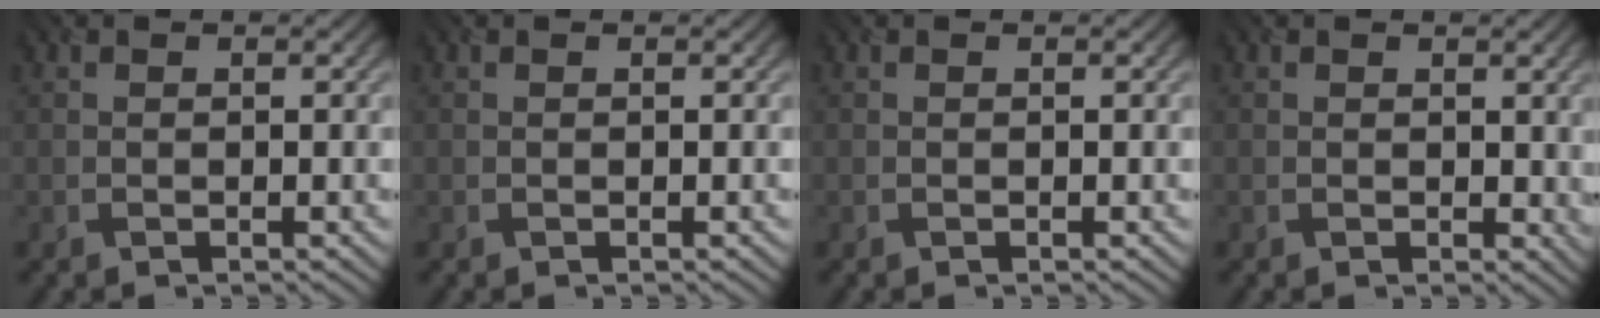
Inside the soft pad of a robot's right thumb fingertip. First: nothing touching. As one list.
[{"total": 0.0}, {"total": 0.0}, {"total": 1.4, "force": [0.4, 1.1, 0.8], "torque": [-0.013, -0.007, 0.007]}]